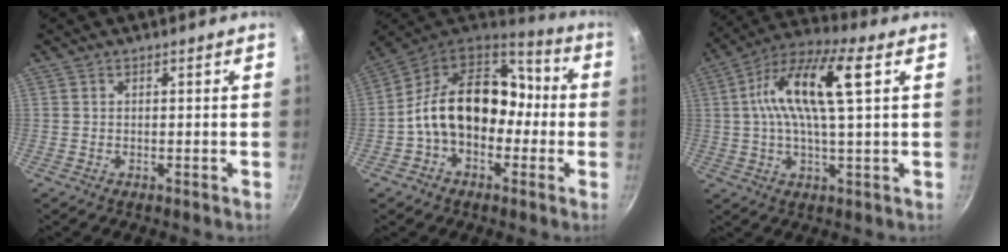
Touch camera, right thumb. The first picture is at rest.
{"total": 18.9, "force": [-2.3, 12.8, 13.6], "torque": [-0.195, 0.056, -0.046]}
{"total": 15.5, "force": [3.7, 4.4, 14.4], "torque": [-0.286, 0.024, 0.060]}